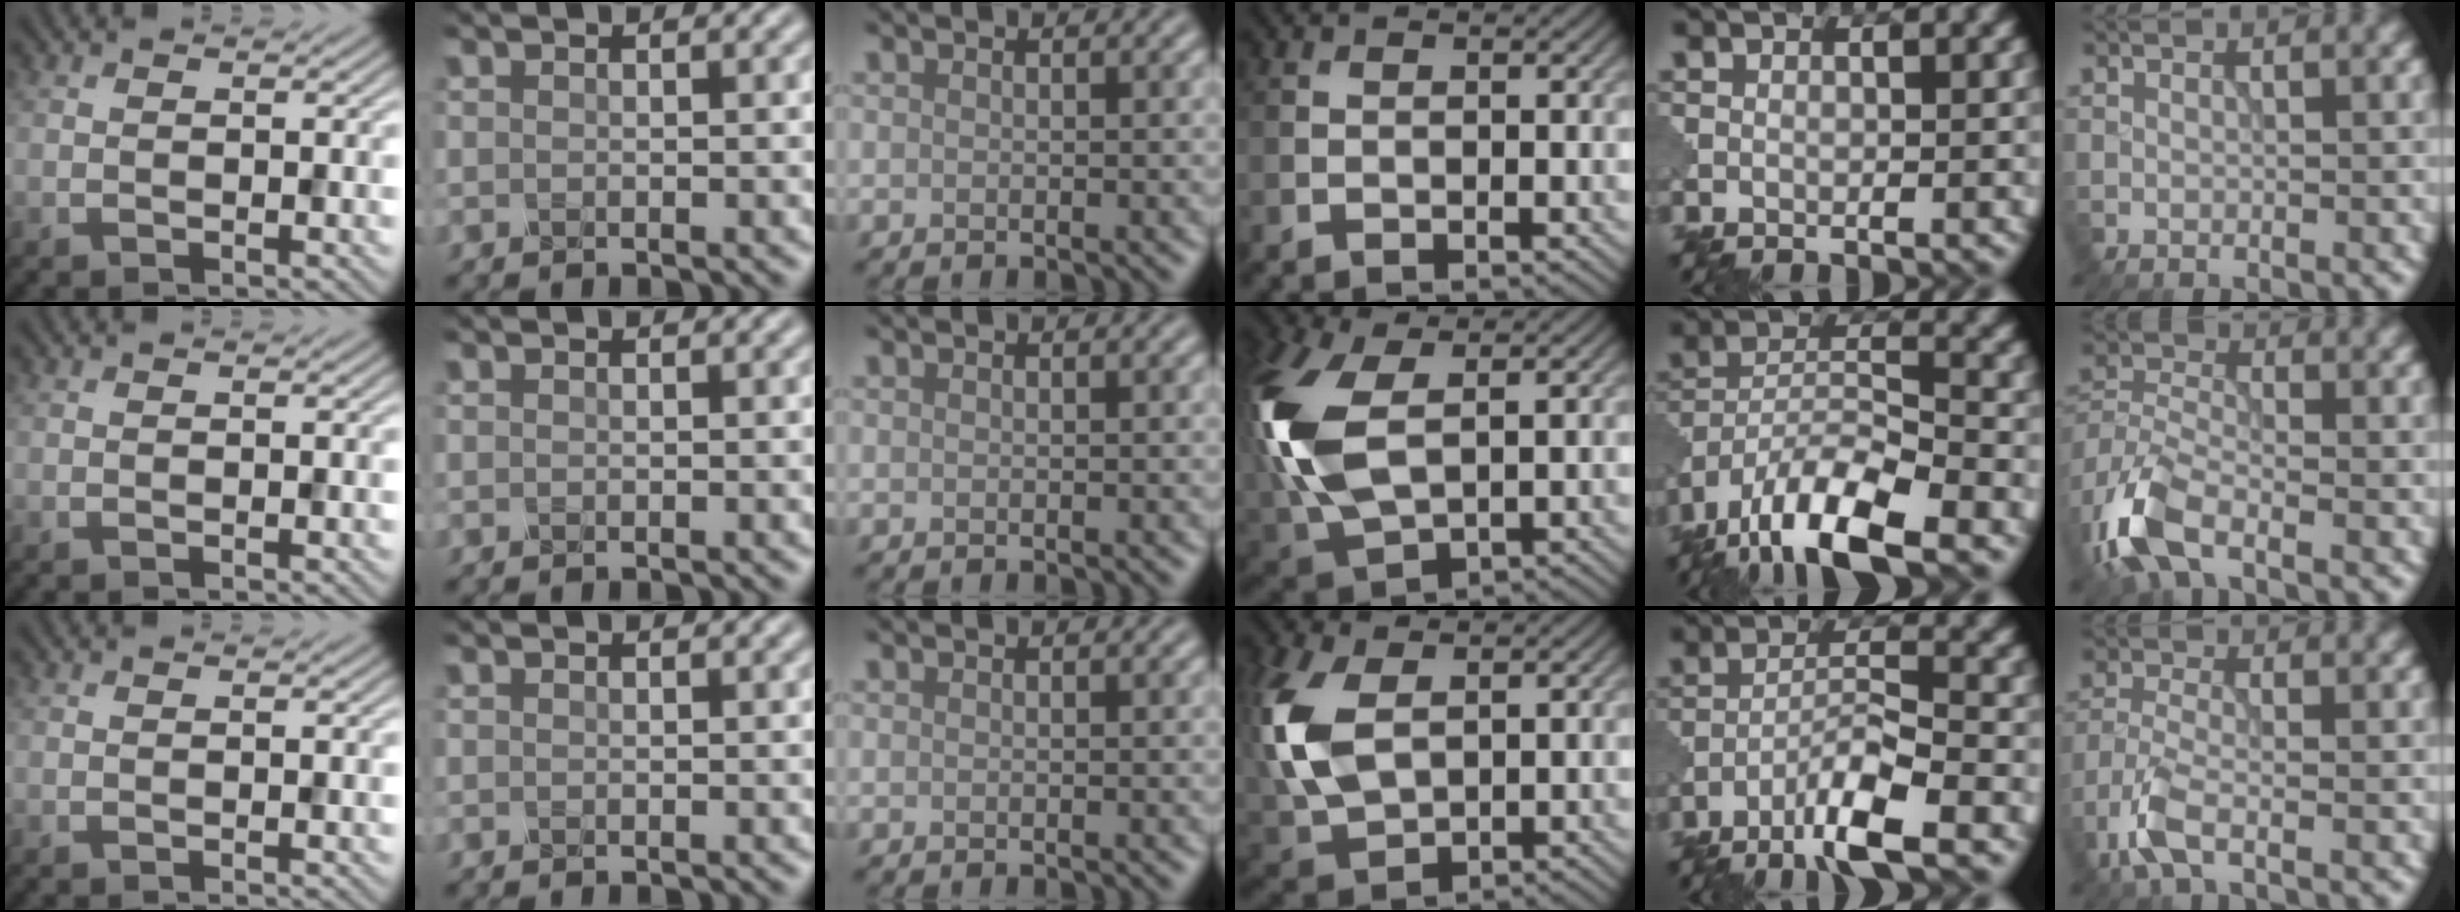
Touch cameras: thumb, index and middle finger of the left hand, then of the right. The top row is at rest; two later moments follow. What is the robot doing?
{"motion": "squeeze", "object": "clothespin"}